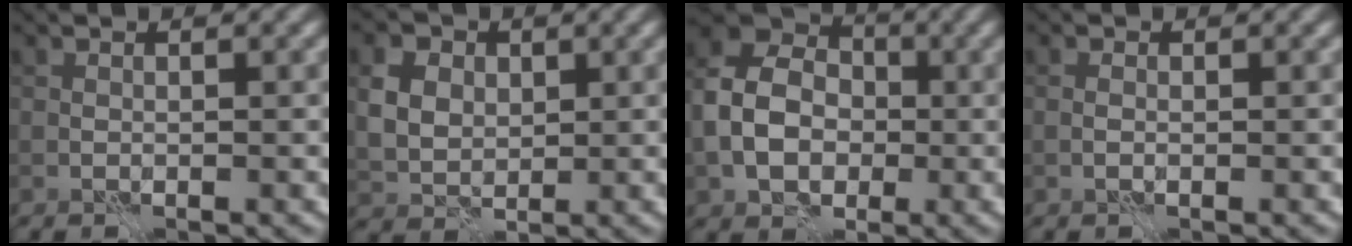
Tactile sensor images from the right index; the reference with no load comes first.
{"total": 5.4, "force": [1.6, 4.2, 3.0], "torque": [-0.074, 0.013, 0.021]}
{"total": 8.1, "force": [-1.4, 6.3, 4.9], "torque": [-0.108, 0.002, -0.033]}
{"total": 0.8, "force": [-0.2, 0.5, 0.6], "torque": [-0.016, 0.001, -0.005]}